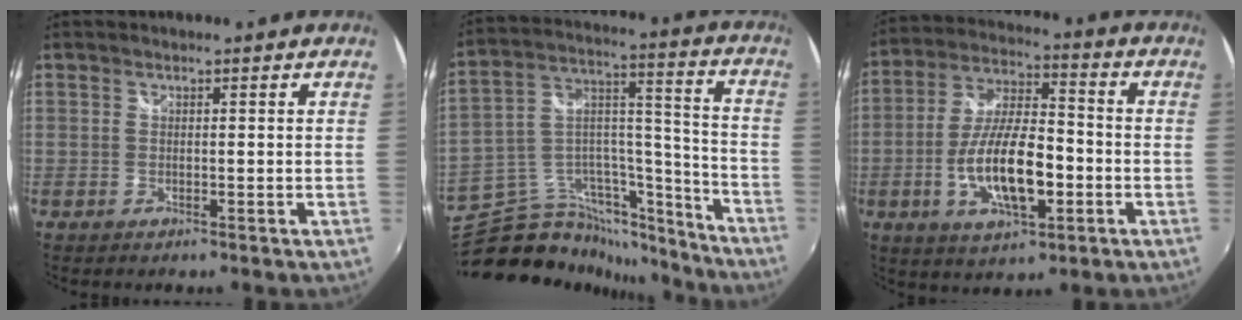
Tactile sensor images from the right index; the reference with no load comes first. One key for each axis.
{"total": 22.5, "fx": -17.9, "fy": 10.4, "fz": 8.8, "tx": -0.159, "ty": 0.063, "tz": -0.268}
{"total": 15.0, "fx": -4.1, "fy": 5.5, "fz": 13.3, "tx": -0.262, "ty": 0.001, "tz": -0.069}